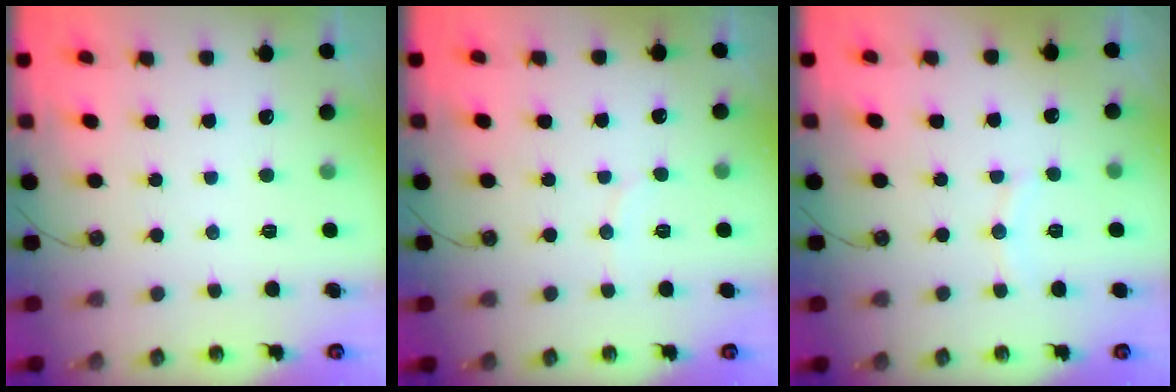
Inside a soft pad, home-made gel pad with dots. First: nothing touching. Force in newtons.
{"total": 2.9, "press": 2.9, "slide": 0.3}
{"total": 6.1, "press": 6.1, "slide": 0.3}